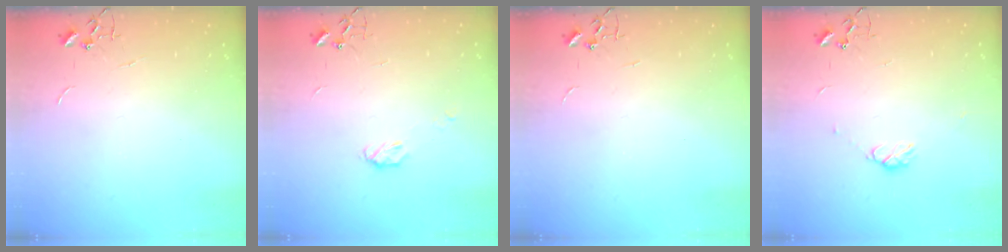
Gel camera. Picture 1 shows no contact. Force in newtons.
{"total": 4.8, "press": 4.8, "slide": 0.4}
{"total": 0.0}
{"total": 5.2, "press": 5.1, "slide": 0.8}